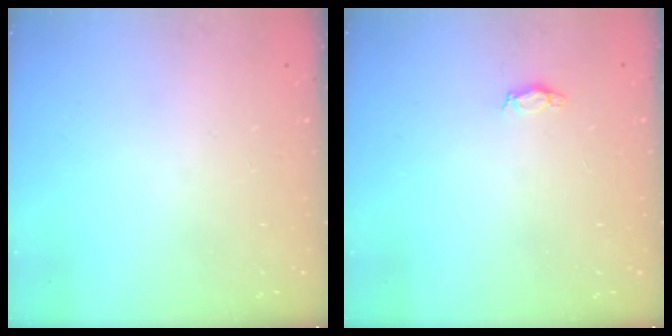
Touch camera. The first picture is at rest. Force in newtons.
{"total": 2.9, "press": 2.9, "slide": 0.4}